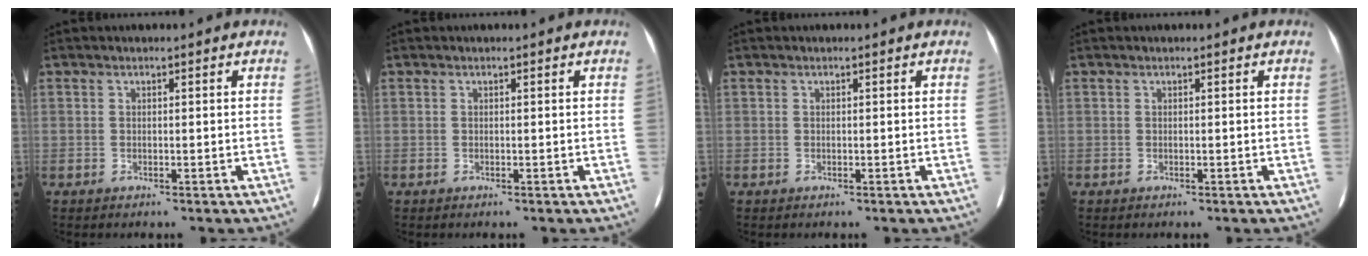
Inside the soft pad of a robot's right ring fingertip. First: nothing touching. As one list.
[{"total": 0.0}, {"total": 0.0}, {"total": 0.0}]